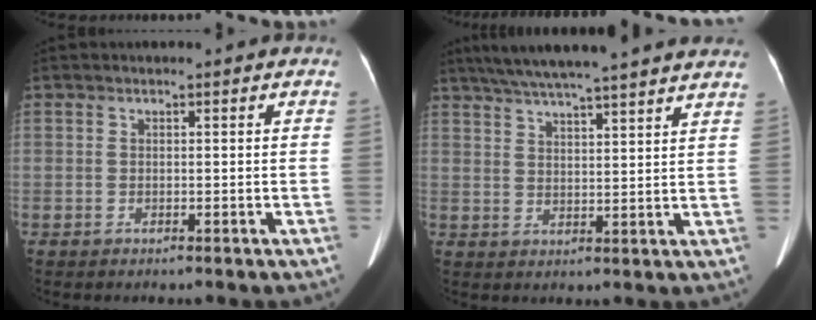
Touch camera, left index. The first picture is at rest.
{"total": 20.4, "force": [17.8, 0.9, 10.0], "torque": [-0.167, 0.029, 0.241]}